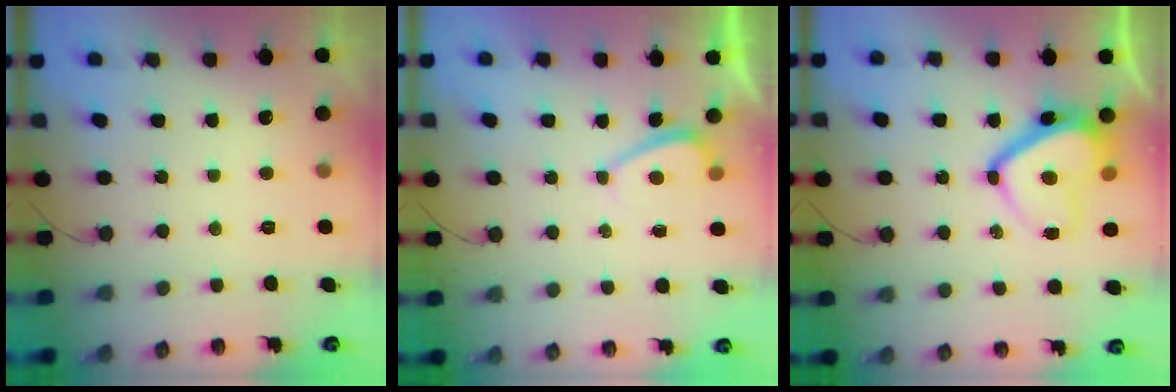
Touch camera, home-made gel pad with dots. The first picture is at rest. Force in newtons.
{"total": 1.0, "press": 0.9, "slide": 0.5}
{"total": 12.6, "press": 12.6, "slide": 1.2}